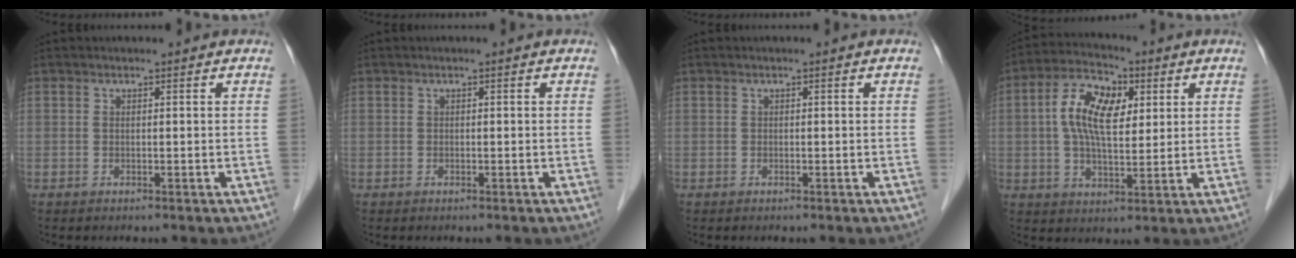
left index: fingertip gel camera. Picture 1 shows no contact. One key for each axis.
{"total": 0.0}
{"total": 0.0}
{"total": 10.2, "fx": 2.4, "fy": 4.8, "fz": 8.7, "tx": -0.176, "ty": 0.022, "tz": 0.038}